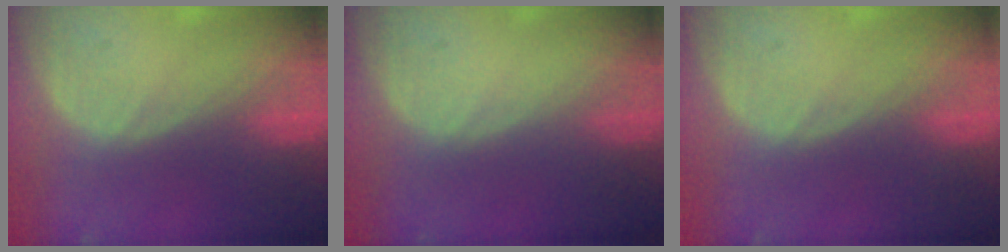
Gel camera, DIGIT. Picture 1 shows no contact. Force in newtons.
{"total": 0.0}
{"total": 0.0}